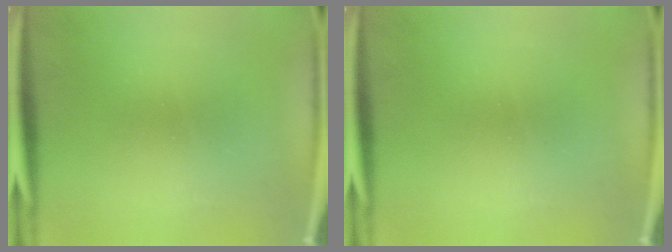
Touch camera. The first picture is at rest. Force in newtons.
{"total": 0.0}